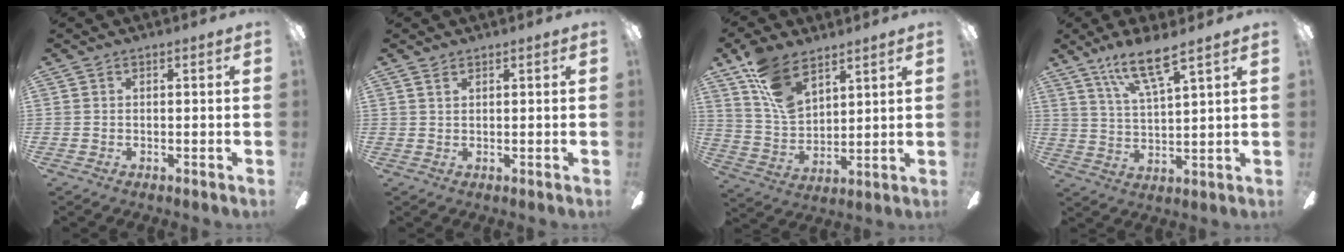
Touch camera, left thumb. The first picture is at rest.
{"total": 1.1, "force": [0.8, 0.5, 0.4], "torque": [-0.011, 0.001, 0.016]}
{"total": 12.8, "force": [8.4, 6.7, 6.9], "torque": [-0.141, -0.029, 0.164]}
{"total": 10.1, "force": [7.5, 1.6, 6.5], "torque": [-0.126, -0.033, 0.132]}